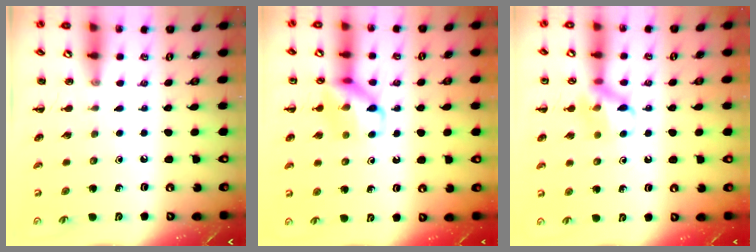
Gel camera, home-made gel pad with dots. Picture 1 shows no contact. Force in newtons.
{"total": 11.1, "press": 11.1, "slide": 0.6}
{"total": 10.9, "press": 10.8, "slide": 1.3}